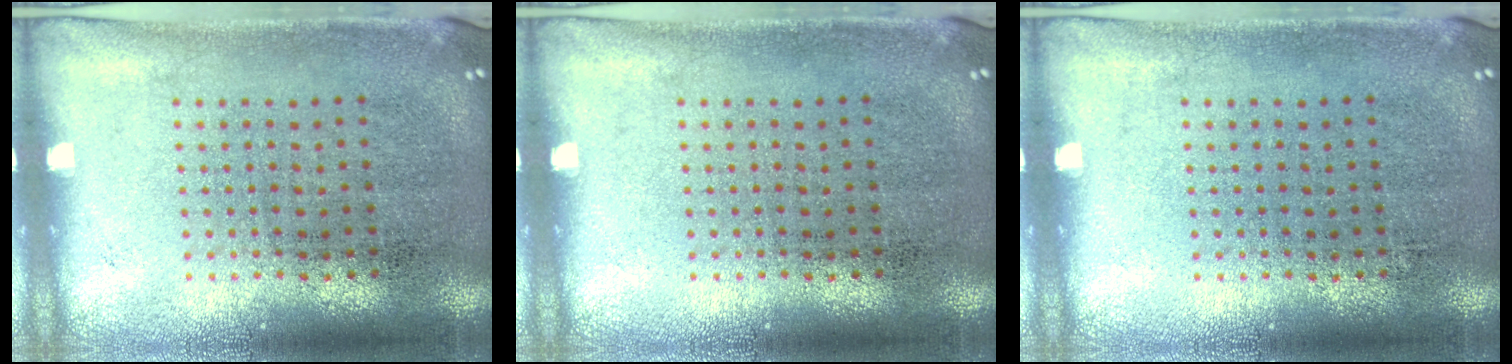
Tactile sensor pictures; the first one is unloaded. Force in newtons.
{"total": 0.0}
{"total": 0.0}